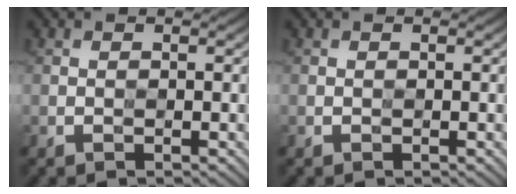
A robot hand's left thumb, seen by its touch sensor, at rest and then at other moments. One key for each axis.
{"total": 0.0}